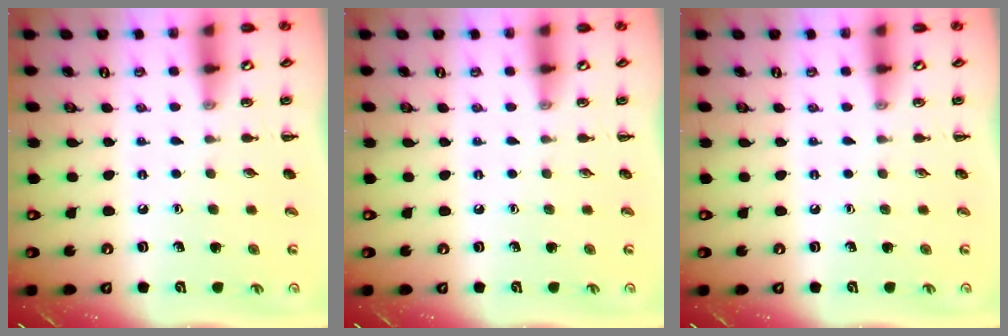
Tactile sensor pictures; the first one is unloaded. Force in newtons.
{"total": 0.0}
{"total": 0.0}